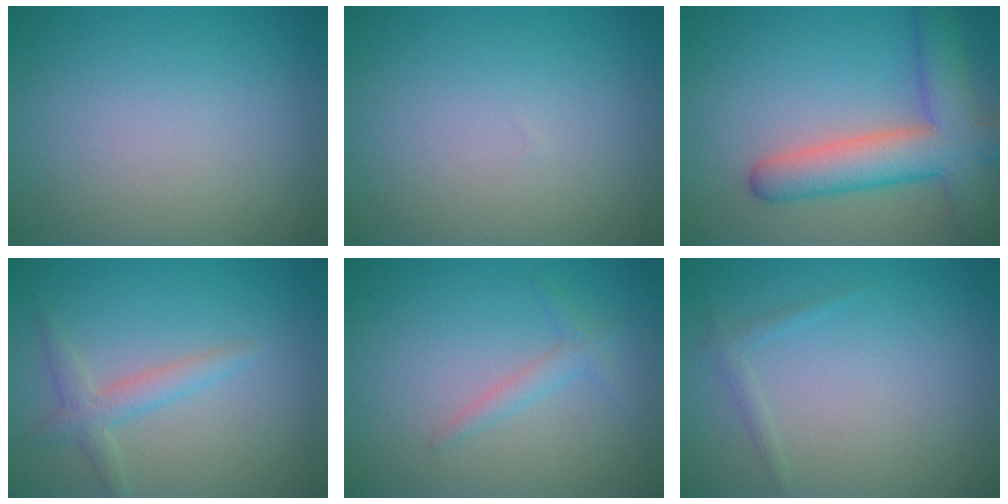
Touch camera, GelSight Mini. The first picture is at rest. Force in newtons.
{"total": 0.0}
{"total": 7.6, "press": 7.5, "slide": 0.4}
{"total": 2.2, "press": 2.2, "slide": 0.1}
{"total": 1.5, "press": 1.5, "slide": 0.1}
{"total": 0.9, "press": 0.9, "slide": 0.1}